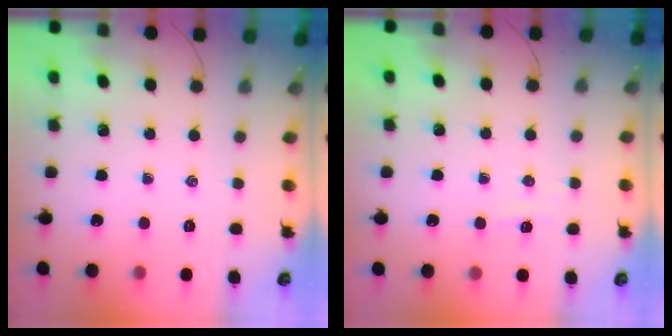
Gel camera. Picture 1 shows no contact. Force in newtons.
{"total": 2.4, "press": 2.3, "slide": 0.6}